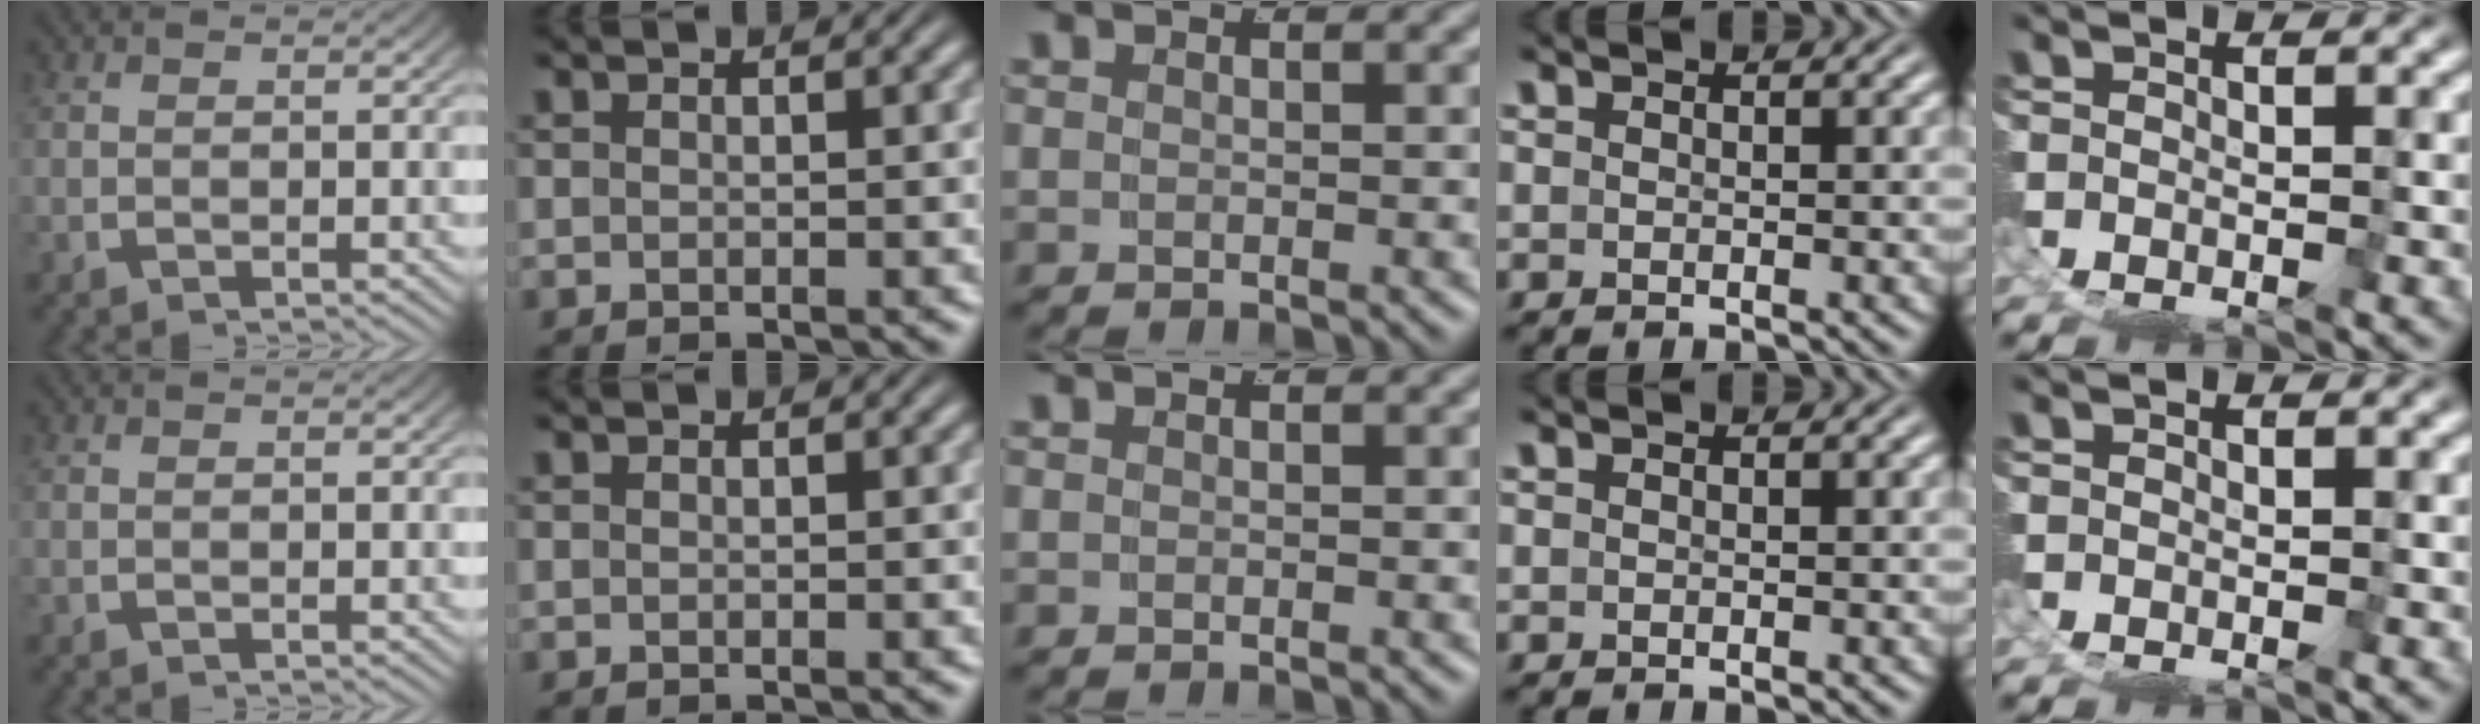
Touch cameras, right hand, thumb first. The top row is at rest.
{}